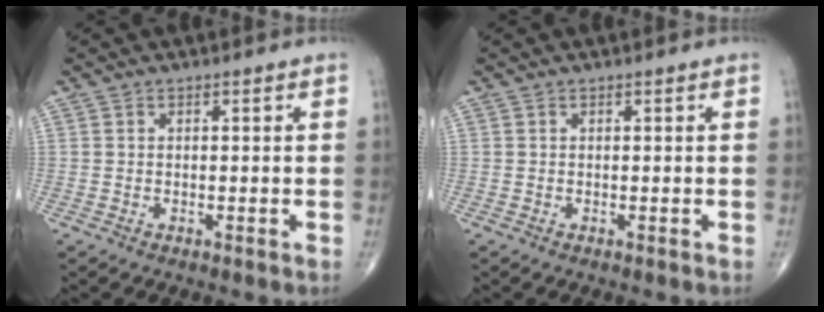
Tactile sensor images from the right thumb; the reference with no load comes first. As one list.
[{"total": 0.0}]